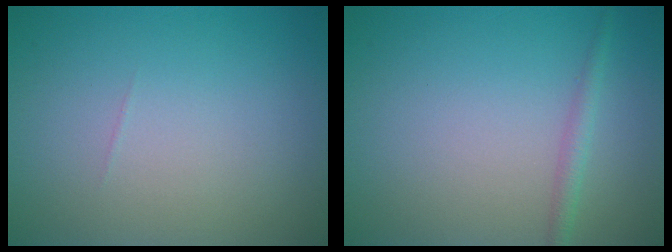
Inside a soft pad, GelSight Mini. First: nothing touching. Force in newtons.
{"total": 1.4, "press": 1.4, "slide": 0.1}